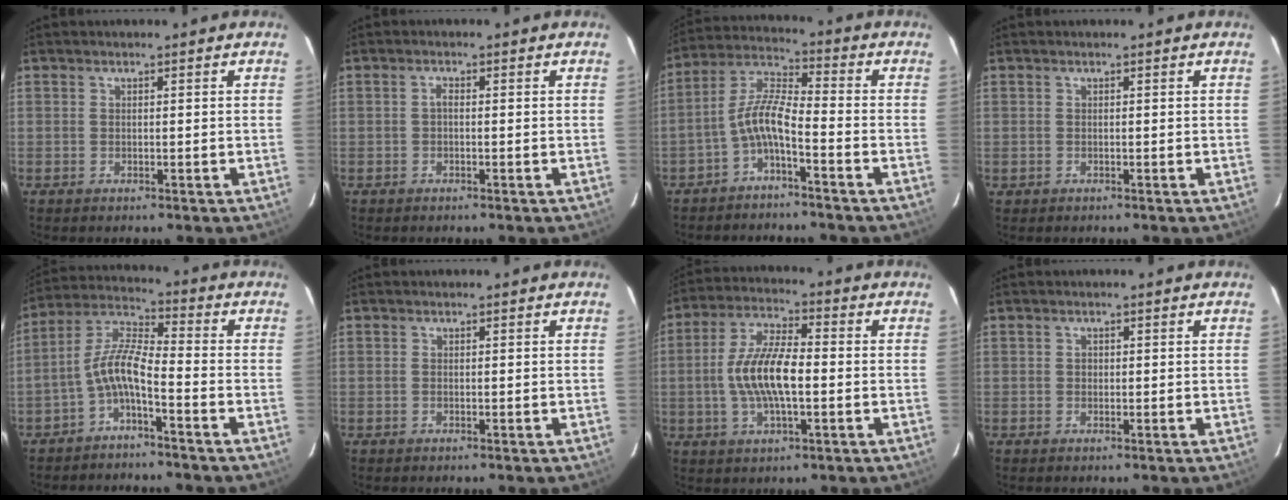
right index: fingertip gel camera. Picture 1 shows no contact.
{"total": 0.9, "force": [-0.3, 0.4, 0.7], "torque": [-0.014, 0.006, -0.007]}
{"total": 6.9, "force": [-3.5, 1.4, 5.8], "torque": [-0.140, 0.017, -0.069]}
{"total": 0.5, "force": [-0.2, 0.5, 0.0], "torque": [0.001, 0.000, -0.002]}
{"total": 7.1, "force": [-3.5, 1.4, 6.0], "torque": [-0.147, 0.018, -0.070]}
{"total": 0.0}
{"total": 11.2, "force": [-1.4, 3.9, 10.5], "torque": [-0.212, 0.008, -0.027]}
{"total": 0.7, "force": [-0.1, 0.7, 0.1], "torque": [0.001, 0.002, -0.002]}